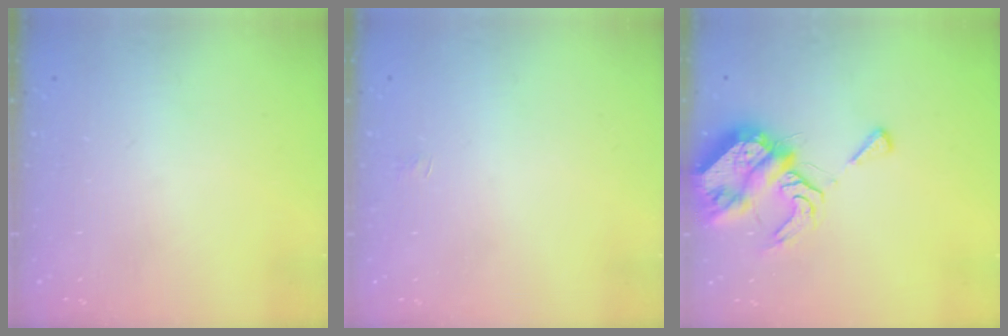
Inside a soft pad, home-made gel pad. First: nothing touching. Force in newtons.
{"total": 1.3, "press": 1.2, "slide": 0.2}
{"total": 11.0, "press": 10.9, "slide": 1.2}